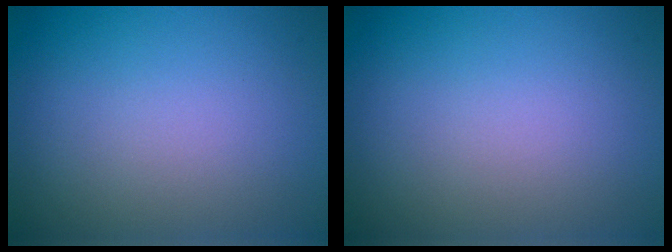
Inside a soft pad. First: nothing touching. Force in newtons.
{"total": 0.0}